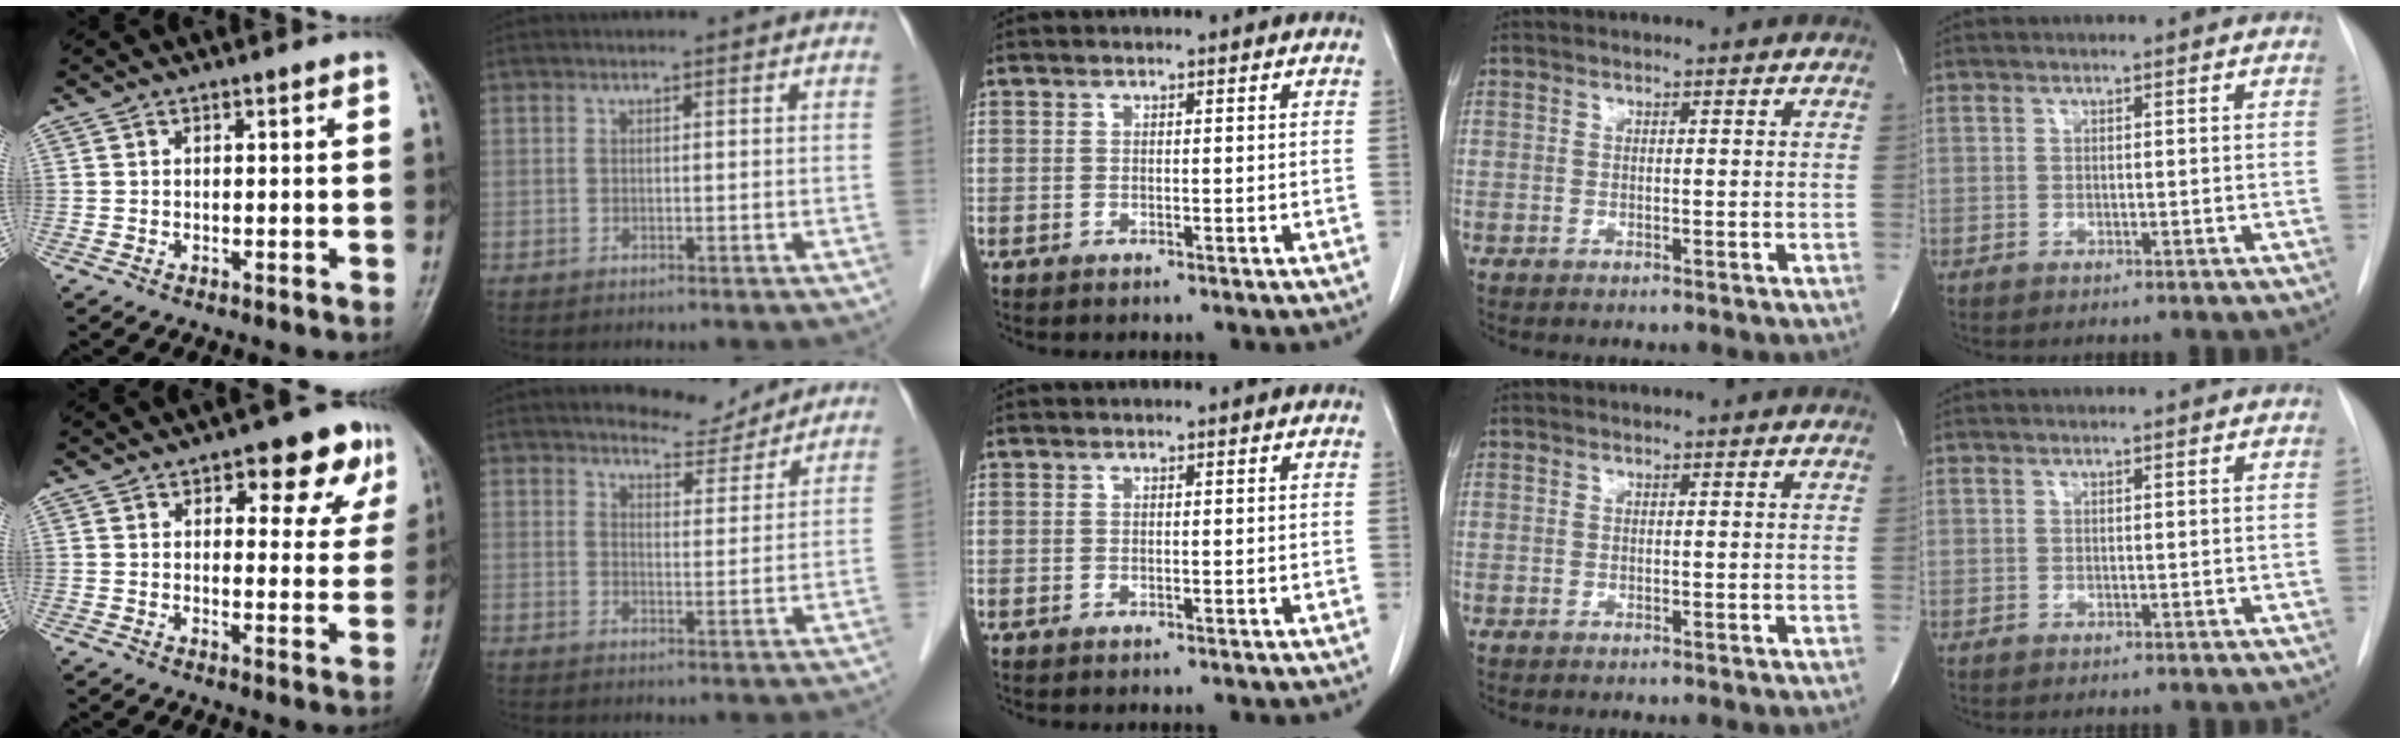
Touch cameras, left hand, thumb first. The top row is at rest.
{"thumb": {"total": 10.9, "force": [5.9, 5.1, 7.7], "torque": [-0.047, -0.019, 0.068]}, "index": {"total": 5.8, "force": [5.5, 1.5, 0.7], "torque": [-0.011, -0.009, 0.078]}}